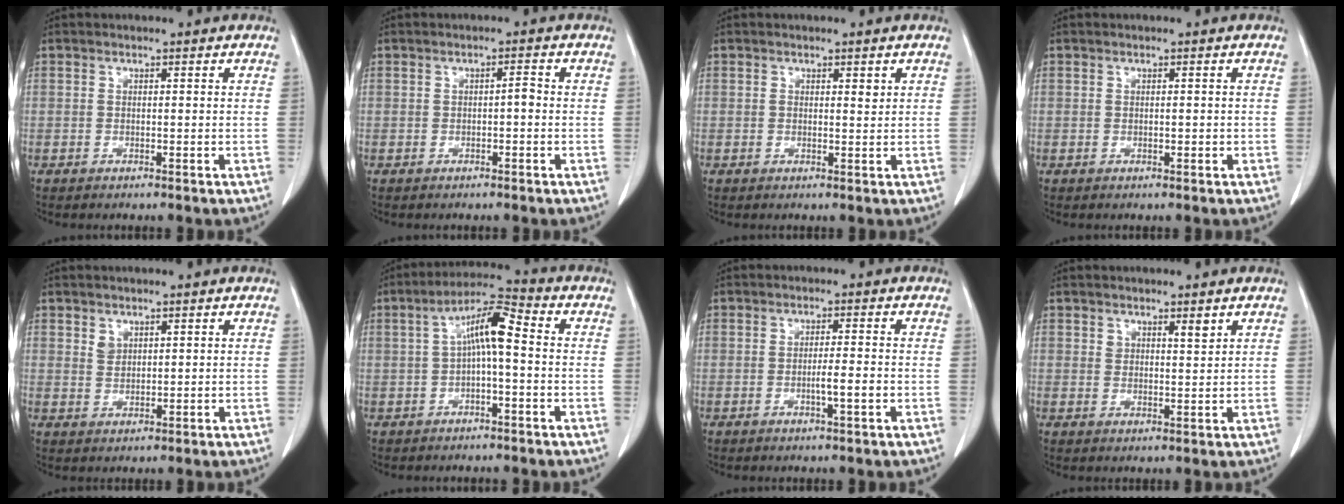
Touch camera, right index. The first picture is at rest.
{"total": 1.9, "force": [-0.3, 0.7, 1.7], "torque": [-0.033, 0.012, -0.002]}
{"total": 1.8, "force": [0.6, 0.9, 1.4], "torque": [-0.029, 0.003, 0.011]}
{"total": 1.2, "force": [-0.2, 0.6, 1.0], "torque": [-0.025, 0.004, 0.002]}
{"total": 2.2, "force": [1.1, 1.6, 1.1], "torque": [-0.022, 0.003, 0.029]}
{"total": 8.1, "force": [0.5, 2.0, 7.8], "torque": [-0.149, 0.032, 0.005]}
{"total": 3.4, "force": [-0.9, 0.4, 3.3], "torque": [-0.059, 0.000, -0.013]}
{"total": 2.6, "force": [1.7, 1.0, 1.7], "torque": [-0.029, -0.003, 0.033]}